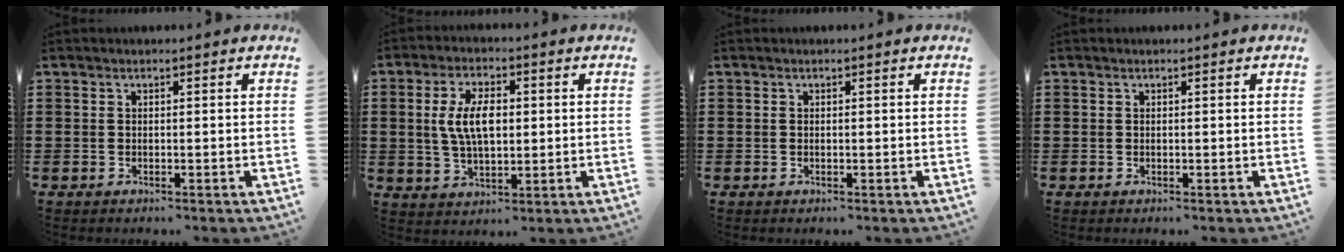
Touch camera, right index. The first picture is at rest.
{"total": 7.3, "force": [0.7, 3.4, 6.4], "torque": [-0.140, 0.007, 0.008]}
{"total": 0.0}
{"total": 0.0}